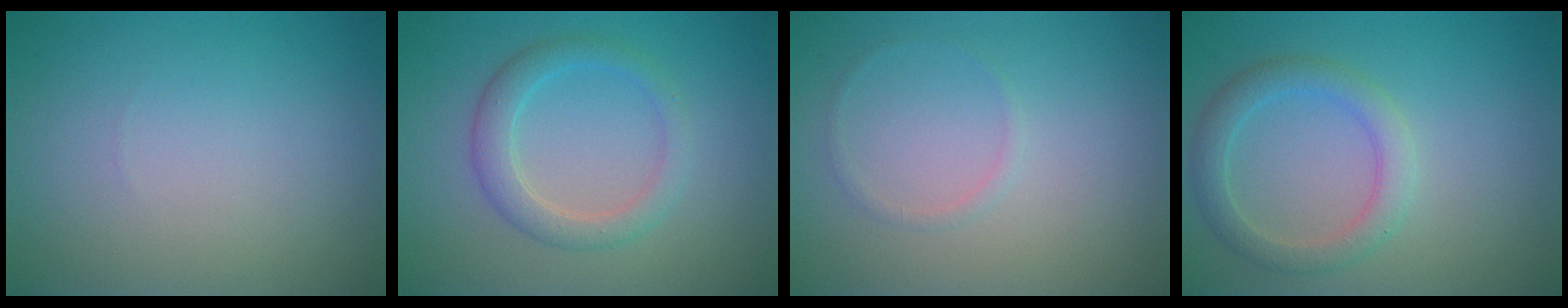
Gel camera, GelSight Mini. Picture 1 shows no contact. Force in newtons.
{"total": 2.9, "press": 2.9, "slide": 0.1}
{"total": 0.6, "press": 0.6, "slide": 0.1}
{"total": 3.0, "press": 3.0, "slide": 0.1}